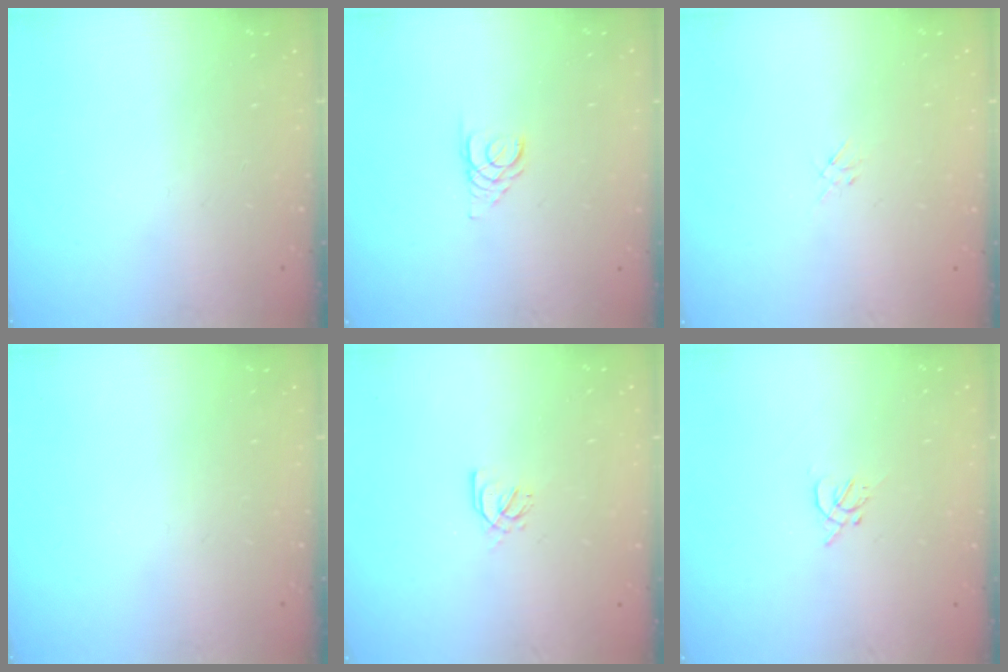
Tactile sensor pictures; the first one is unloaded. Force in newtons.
{"total": 2.6, "press": 2.6, "slide": 0.2}
{"total": 1.3, "press": 1.2, "slide": 0.5}
{"total": 0.0}
{"total": 1.7, "press": 1.6, "slide": 0.5}
{"total": 1.9, "press": 1.8, "slide": 0.5}